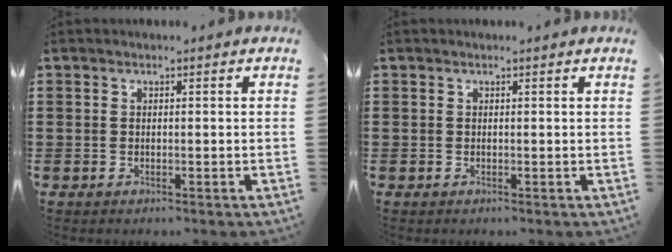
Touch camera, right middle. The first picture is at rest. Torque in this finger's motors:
{"motor_torque": [0.00, 0.00, 0.00, -0.01]}